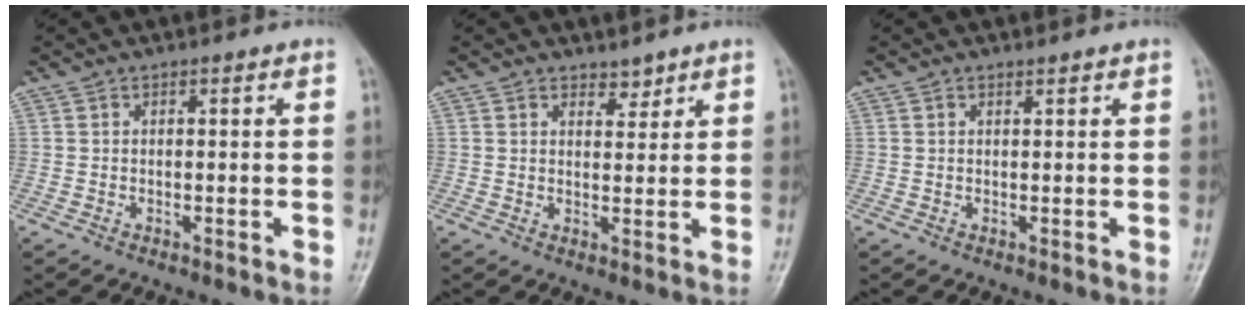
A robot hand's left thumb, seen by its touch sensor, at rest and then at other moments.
{"total": 2.5, "force": [2.0, 1.4, 0.5], "torque": [0.011, -0.014, 0.028]}
{"total": 0.5, "force": [0.4, 0.2, 0.2], "torque": [-0.007, -0.004, 0.007]}